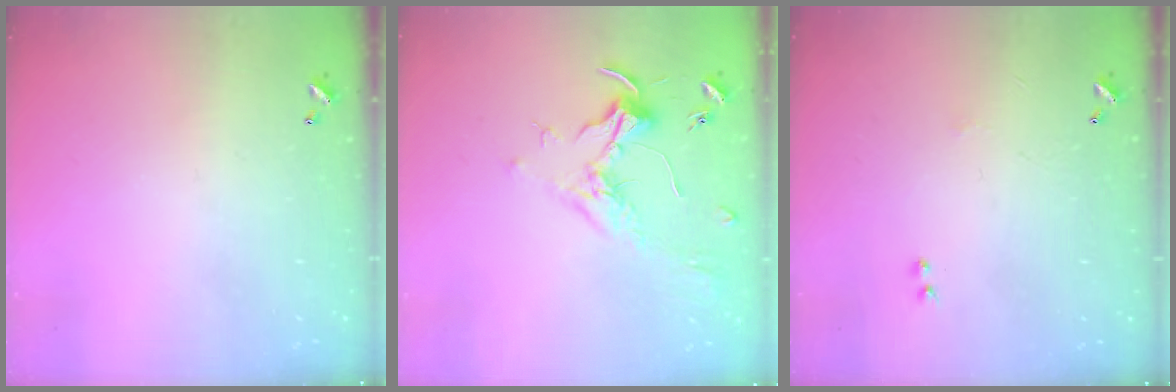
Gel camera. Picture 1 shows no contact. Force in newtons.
{"total": 1.8, "press": 1.6, "slide": 0.8}
{"total": 0.9, "press": 0.8, "slide": 0.5}